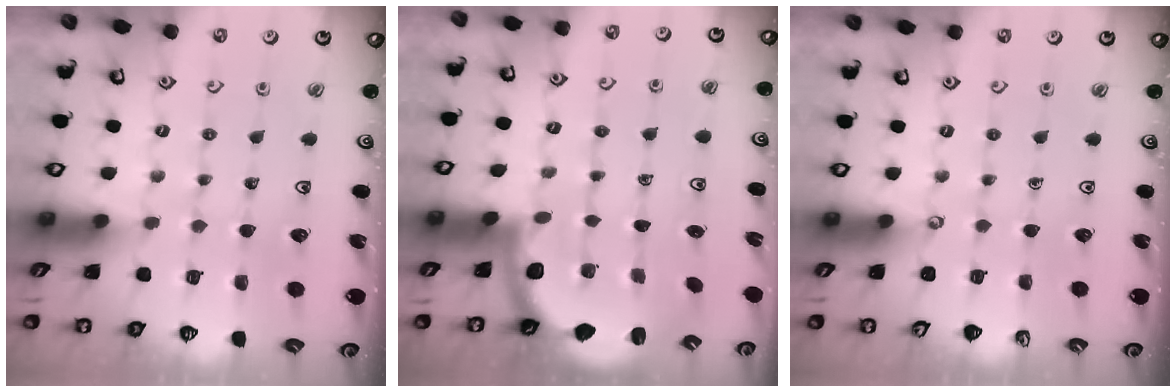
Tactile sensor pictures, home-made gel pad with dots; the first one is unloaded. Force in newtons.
{"total": 2.5, "press": 2.4, "slide": 0.7}
{"total": 0.0}